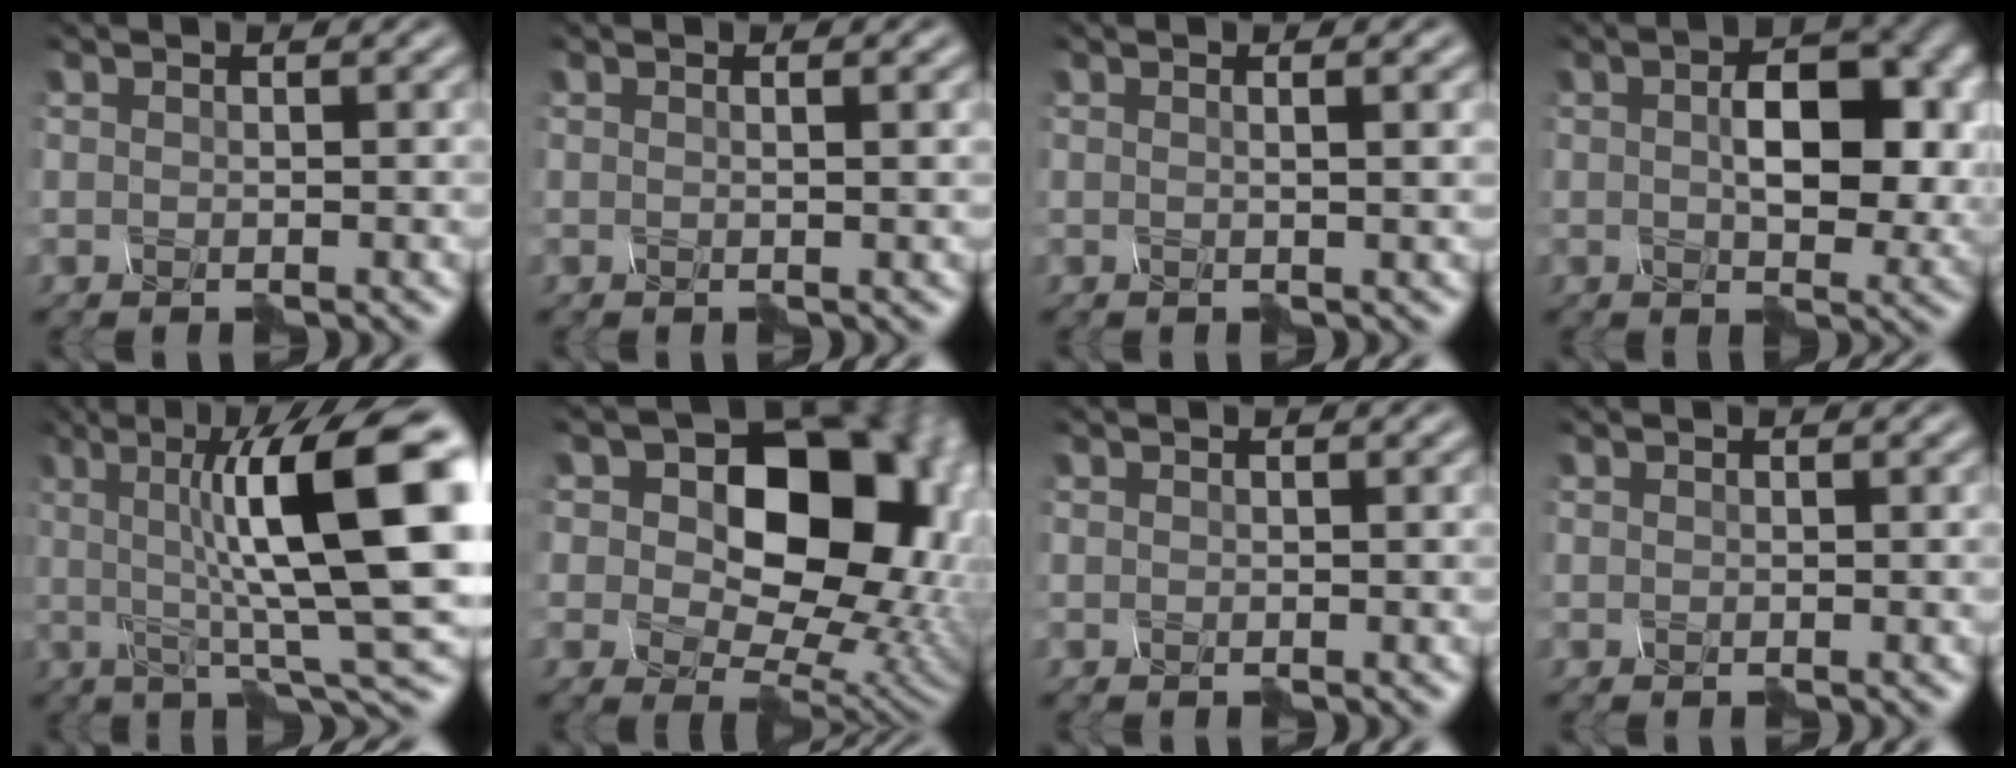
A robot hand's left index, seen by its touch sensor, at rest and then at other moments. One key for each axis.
{"total": 1.2, "fx": 0.2, "fy": 0.4, "fz": 1.1, "tx": -0.007, "ty": 0.010, "tz": -0.002}
{"total": 1.9, "fx": 0.4, "fy": 0.6, "fz": 1.7, "tx": -0.013, "ty": 0.016, "tz": -0.002}
{"total": 6.1, "fx": 0.2, "fy": 2.9, "fz": 5.3, "tx": -0.094, "ty": 0.004, "tz": 0.029}
{"total": 12.4, "fx": 1.6, "fy": 2.6, "fz": 12.0, "tx": -0.183, "ty": 0.004, "tz": 0.044}
{"total": 13.6, "fx": 2.6, "fy": 9.5, "fz": 9.4, "tx": -0.104, "ty": 0.011, "tz": 0.068}
{"total": 0.0}
{"total": 0.0}